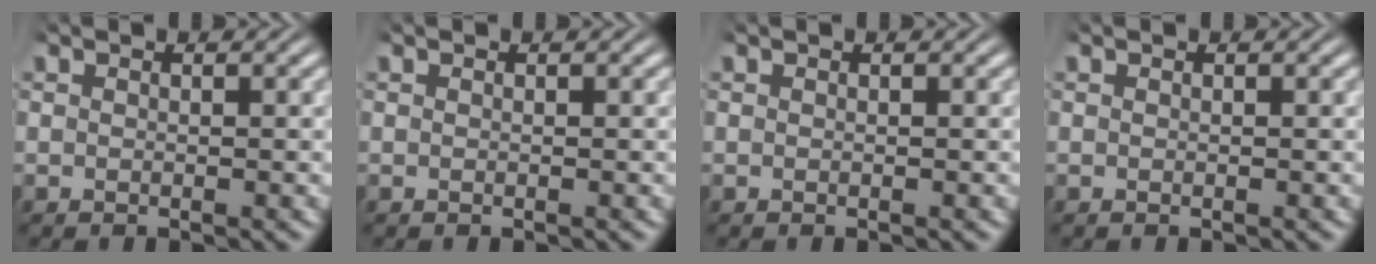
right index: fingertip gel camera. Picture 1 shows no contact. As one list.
[{"total": 0.0}, {"total": 0.0}, {"total": 0.0}]